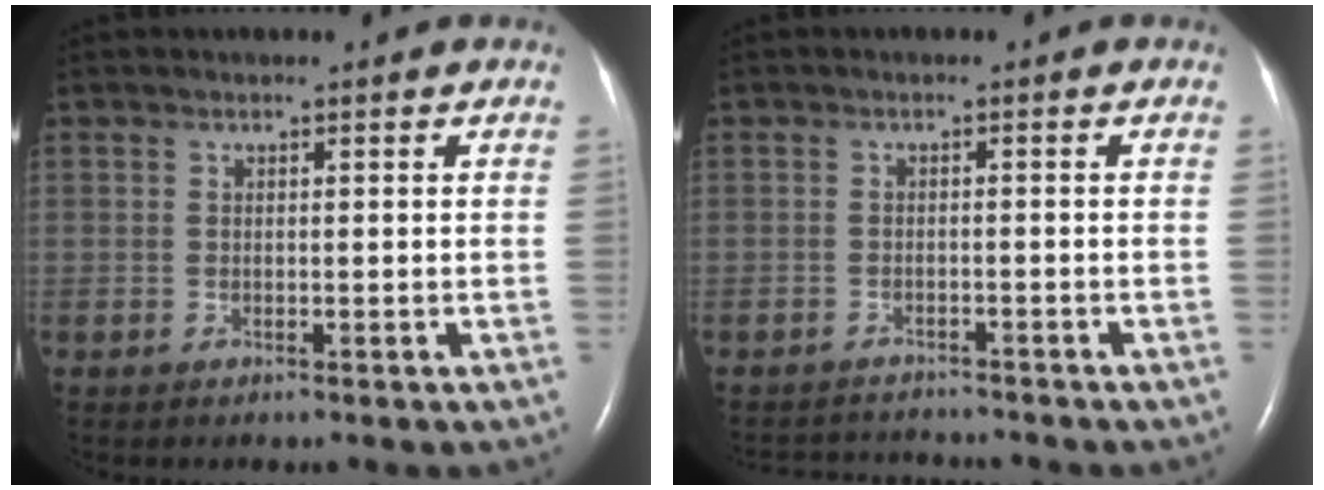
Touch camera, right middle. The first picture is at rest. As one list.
[{"total": 5.4, "force": [-5.4, 0.4, 0.3], "torque": [-0.004, 0.000, -0.079]}]